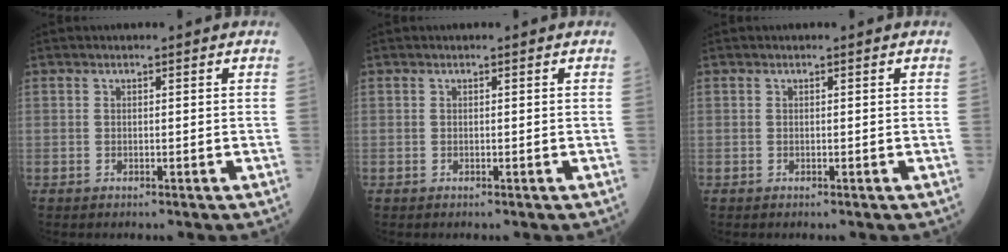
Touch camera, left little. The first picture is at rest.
{"total": 0.0}
{"total": 0.0}